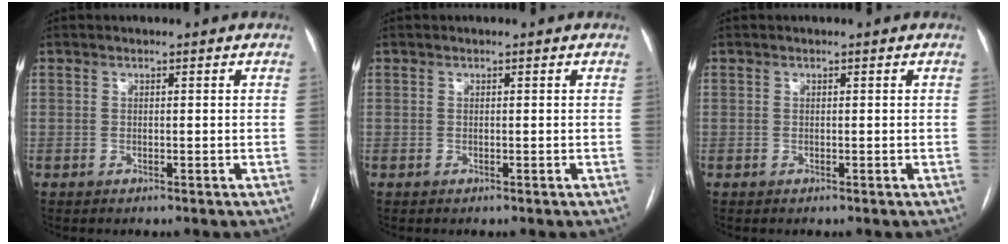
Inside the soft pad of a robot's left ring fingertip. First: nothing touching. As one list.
[{"total": 0.0}, {"total": 0.0}]